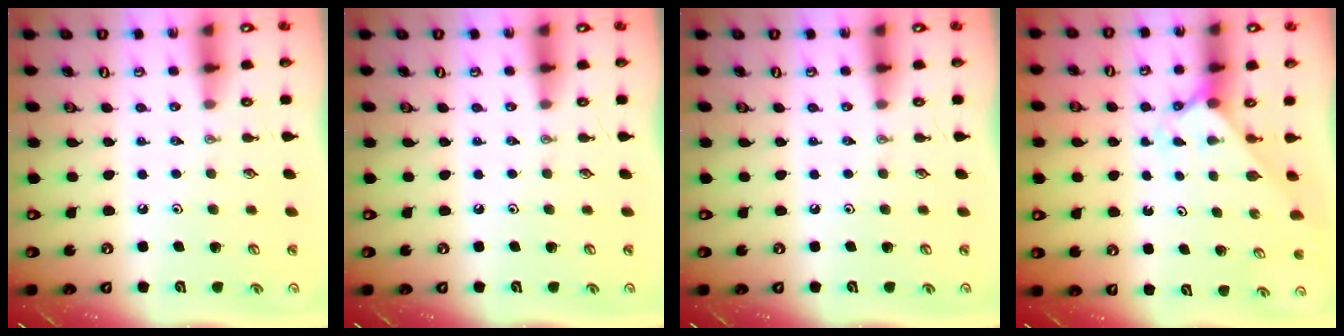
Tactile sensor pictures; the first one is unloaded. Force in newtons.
{"total": 0.0}
{"total": 0.0}
{"total": 2.1, "press": 2.1, "slide": 0.2}